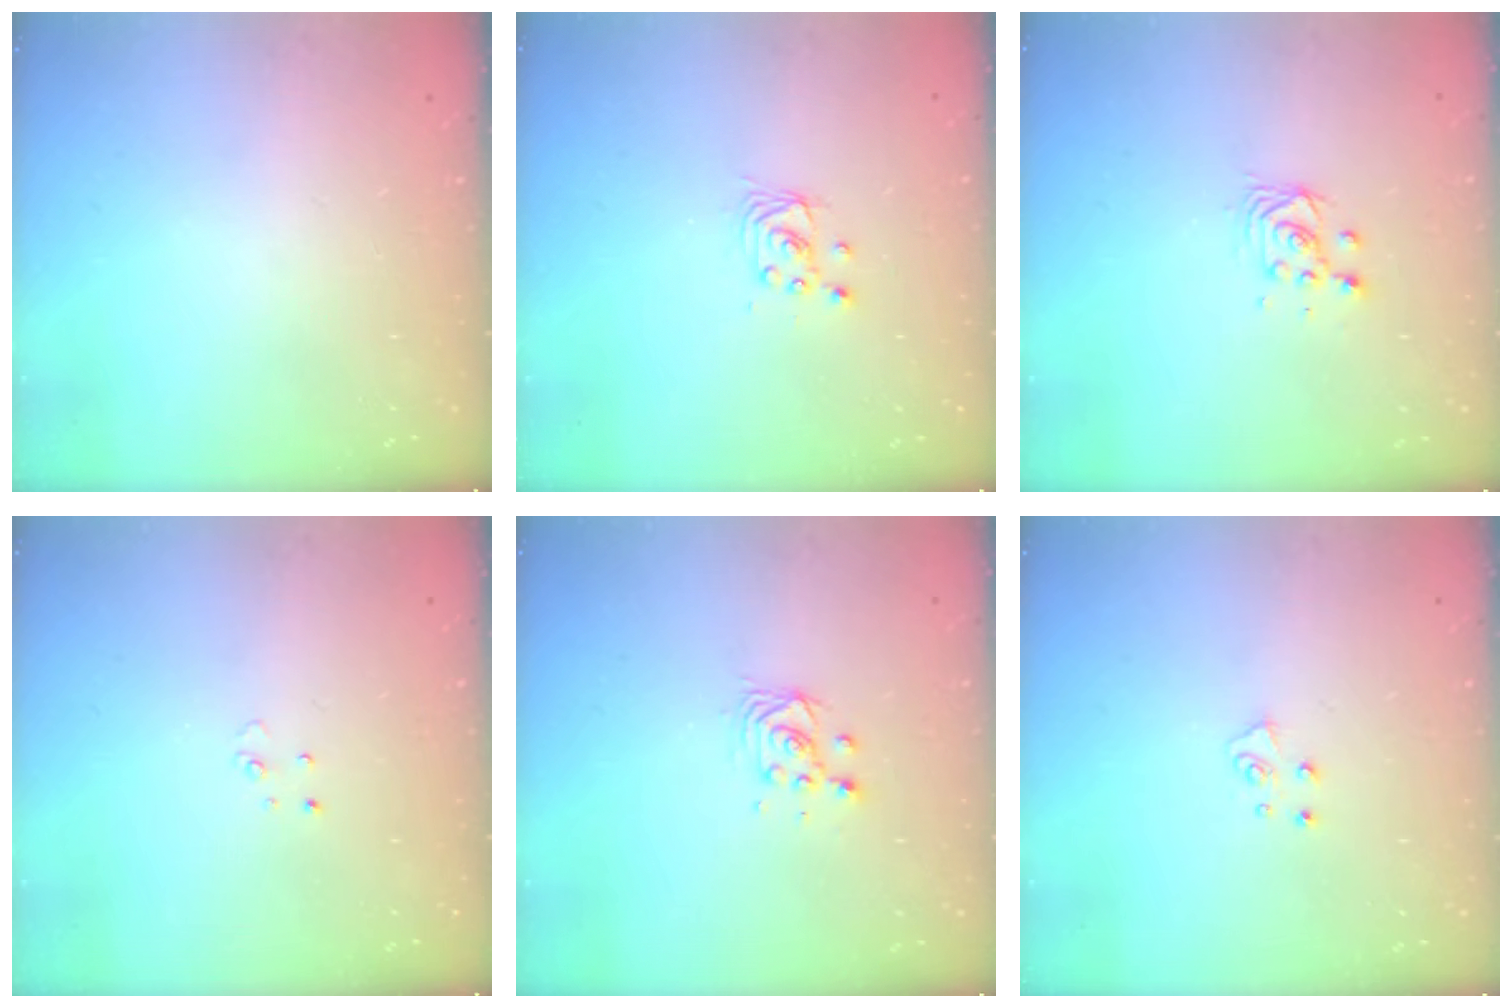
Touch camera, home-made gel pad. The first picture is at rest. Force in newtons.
{"total": 2.9, "press": 2.9, "slide": 0.2}
{"total": 3.5, "press": 3.5, "slide": 0.2}
{"total": 2.5, "press": 2.5, "slide": 0.2}
{"total": 3.5, "press": 3.5, "slide": 0.2}
{"total": 5.1, "press": 5.1, "slide": 0.4}